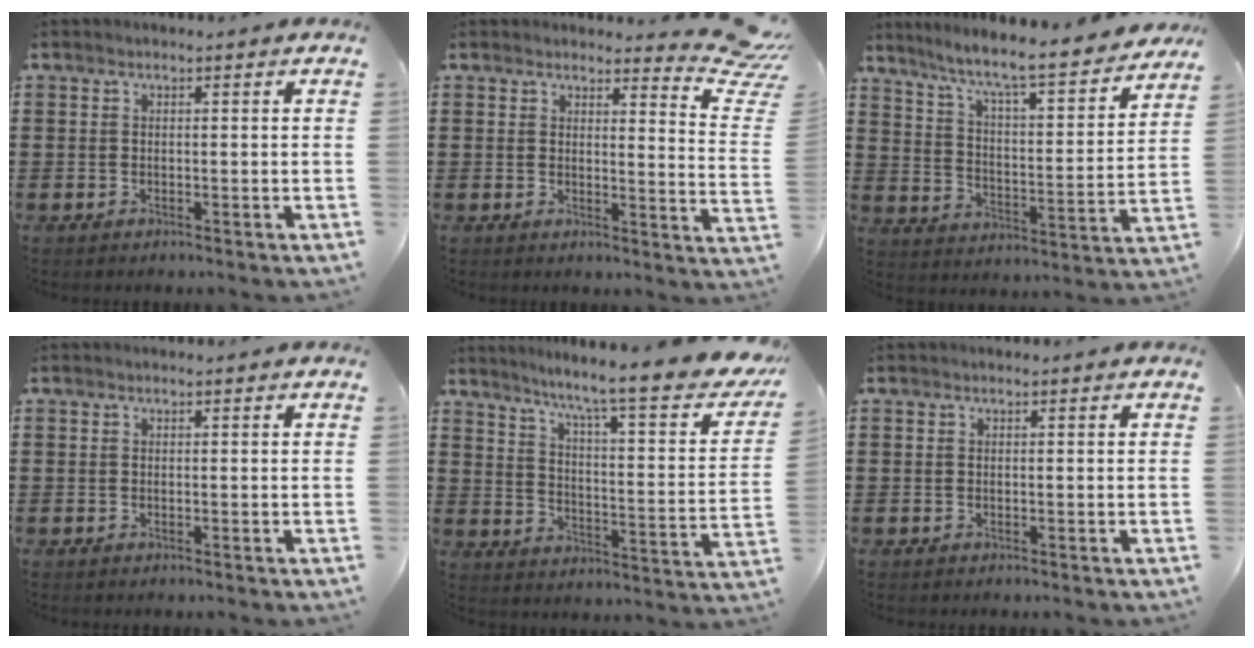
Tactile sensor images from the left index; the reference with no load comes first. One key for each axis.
{"total": 5.8, "fx": 5.1, "fy": 0.9, "fz": 2.7, "tx": -0.032, "ty": -0.036, "tz": 0.084}
{"total": 6.8, "fx": 5.9, "fy": -0.4, "fz": 3.3, "tx": -0.090, "ty": -0.052, "tz": 0.091}
{"total": 0.0}
{"total": 8.0, "fx": 6.3, "fy": -0.1, "fz": 5.0, "tx": -0.099, "ty": -0.058, "tz": 0.089}
{"total": 0.0}